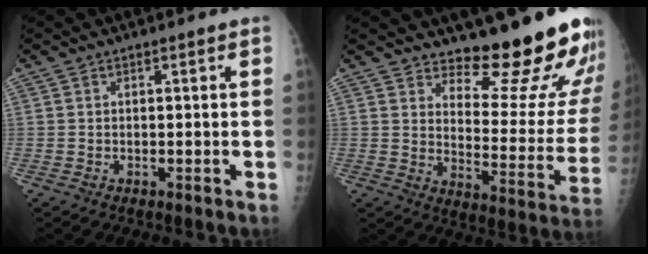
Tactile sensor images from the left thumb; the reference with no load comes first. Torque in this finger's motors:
{"motor_torque": [0.43, 0.40, 0.08, -0.42, 0.09]}